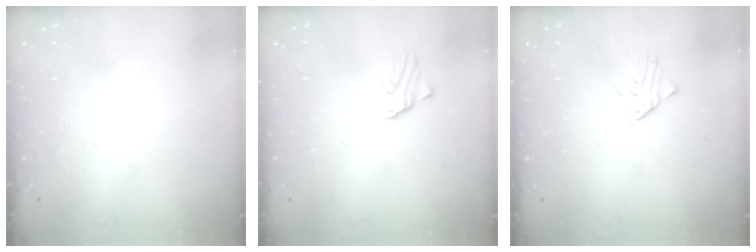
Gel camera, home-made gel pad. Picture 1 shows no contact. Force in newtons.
{"total": 1.4, "press": 1.4, "slide": 0.1}
{"total": 1.3, "press": 1.3, "slide": 0.1}